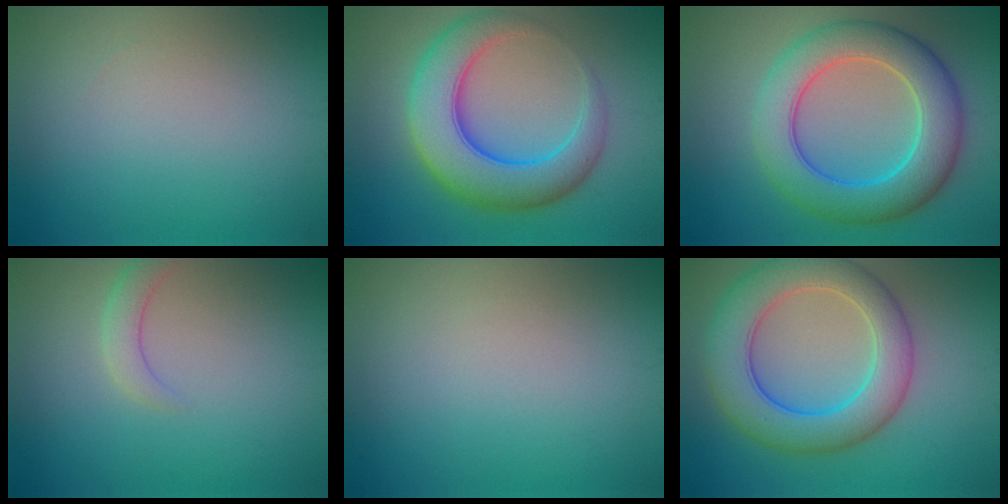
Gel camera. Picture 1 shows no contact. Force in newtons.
{"total": 8.7, "press": 8.7, "slide": 0.3}
{"total": 8.6, "press": 8.6, "slide": 0.2}
{"total": 1.9, "press": 1.9, "slide": 0.2}
{"total": 0.0}
{"total": 8.2, "press": 8.2, "slide": 0.2}